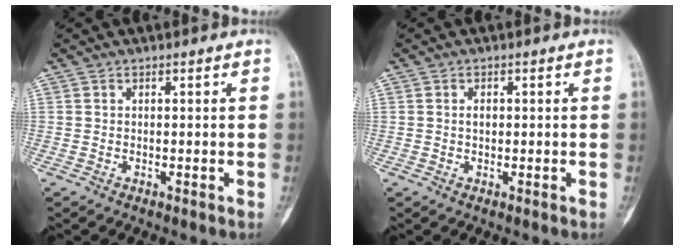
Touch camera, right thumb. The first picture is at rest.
{"total": 1.3, "force": [0.1, 0.9, 1.0], "torque": [-0.013, 0.000, 0.002]}